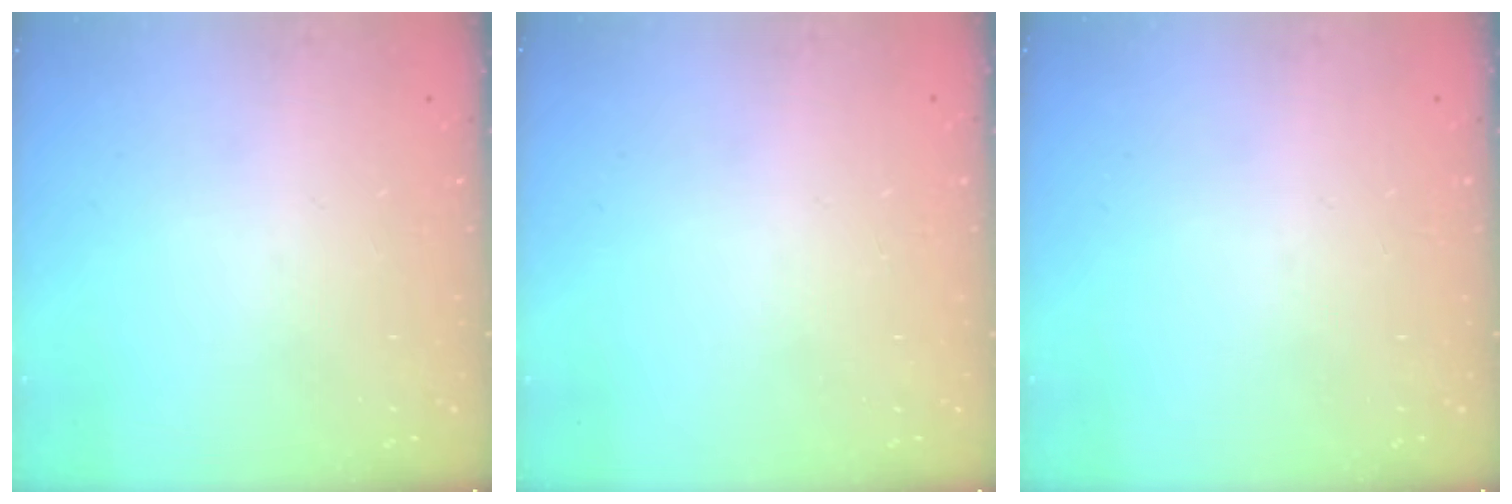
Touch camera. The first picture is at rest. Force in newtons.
{"total": 2.6, "press": 2.6, "slide": 0.2}
{"total": 0.0}